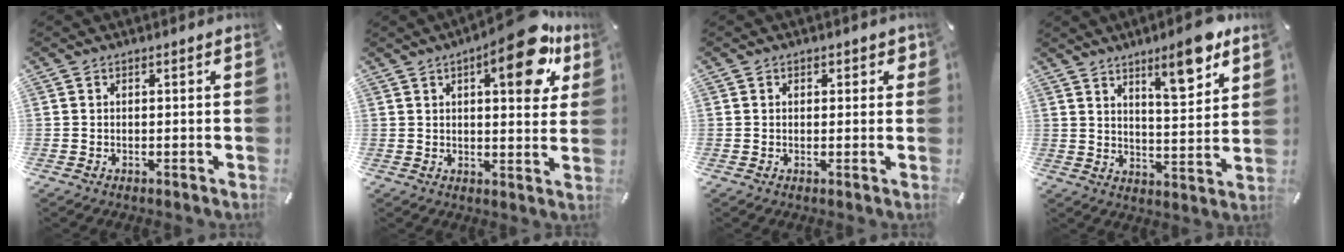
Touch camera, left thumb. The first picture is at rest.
{"total": 15.8, "force": [8.3, 5.7, 12.2], "torque": [-0.157, -0.038, 0.126]}
{"total": 1.5, "force": [0.3, 1.2, 0.8], "torque": [-0.001, 0.000, 0.000]}
{"total": 11.4, "force": [8.1, 3.2, 7.4], "torque": [-0.097, -0.051, 0.132]}